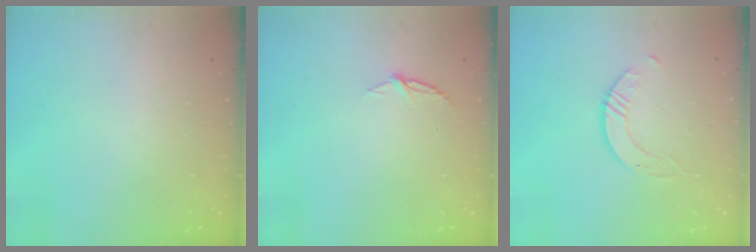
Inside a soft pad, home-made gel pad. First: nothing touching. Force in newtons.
{"total": 4.8, "press": 4.8, "slide": 0.5}
{"total": 1.7, "press": 1.7, "slide": 0.2}